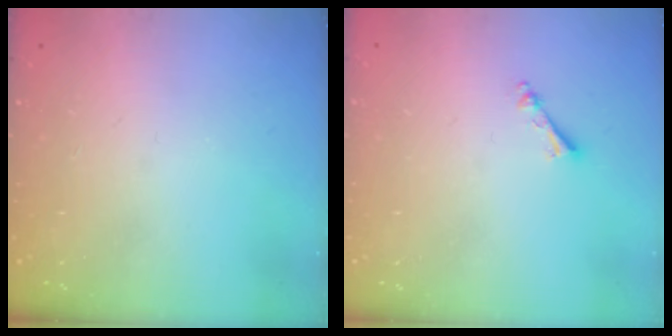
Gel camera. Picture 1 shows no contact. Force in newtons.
{"total": 2.5, "press": 2.5, "slide": 0.3}